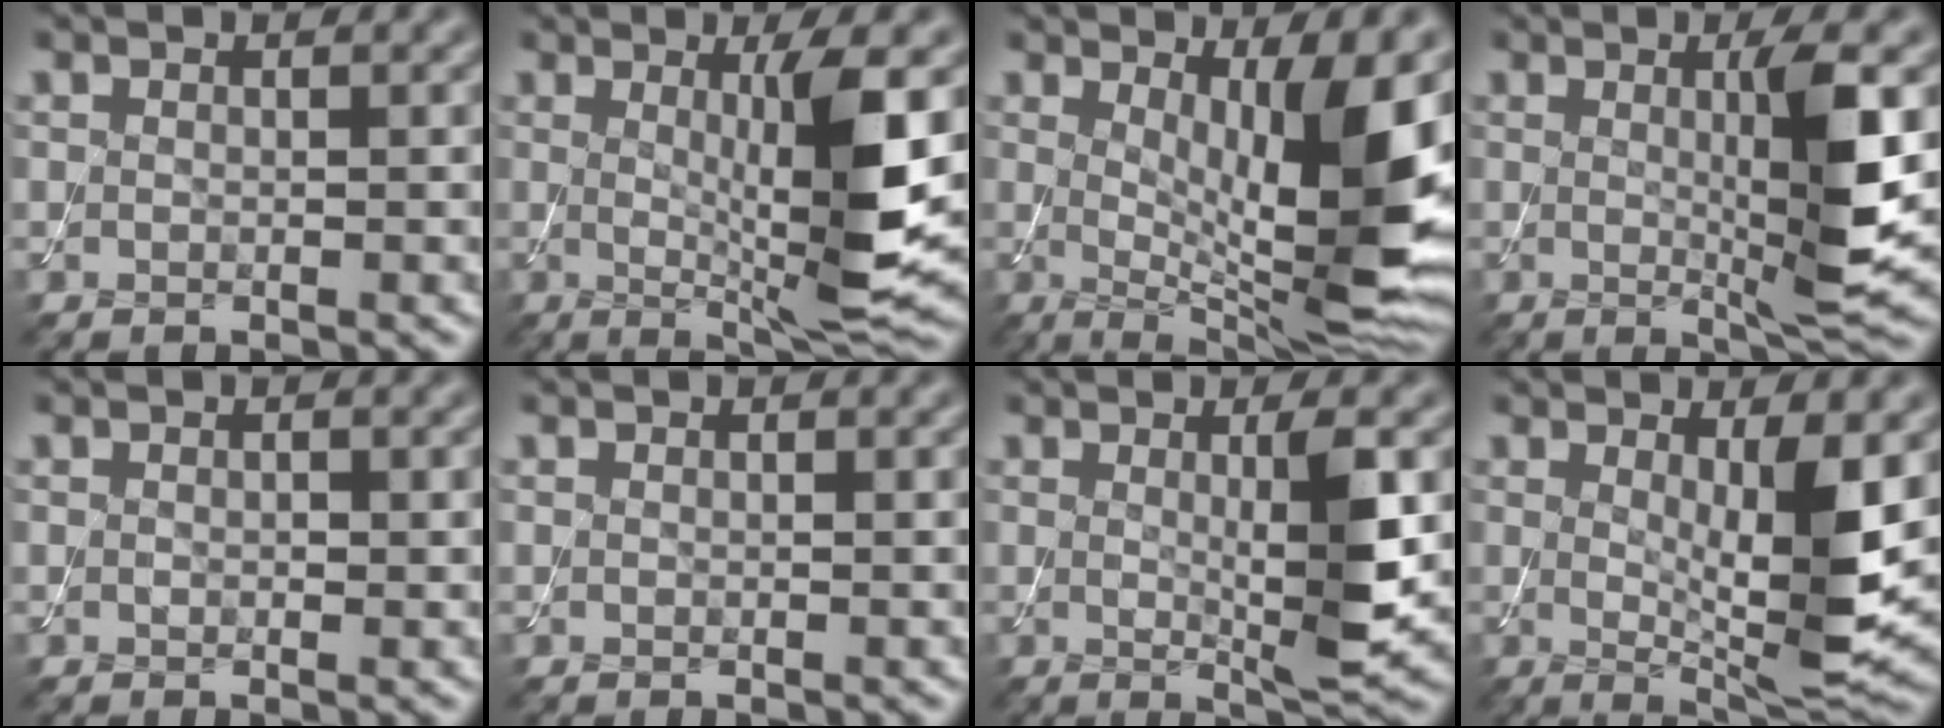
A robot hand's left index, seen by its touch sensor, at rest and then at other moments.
{"total": 7.9, "force": [0.8, 1.2, 7.7], "torque": [-0.119, -0.017, 0.022]}
{"total": 11.7, "force": [1.6, 3.4, 11.1], "torque": [-0.156, -0.023, 0.032]}
{"total": 6.5, "force": [0.4, 0.8, 6.4], "torque": [-0.104, -0.009, 0.015]}
{"total": 0.6, "force": [0.0, 0.4, 0.5], "torque": [-0.007, -0.001, 0.000]}
{"total": 0.0}
{"total": 4.9, "force": [0.4, 0.7, 4.9], "torque": [-0.078, -0.010, 0.011]}
{"total": 6.4, "force": [0.9, 1.3, 6.3], "torque": [-0.098, -0.022, 0.022]}